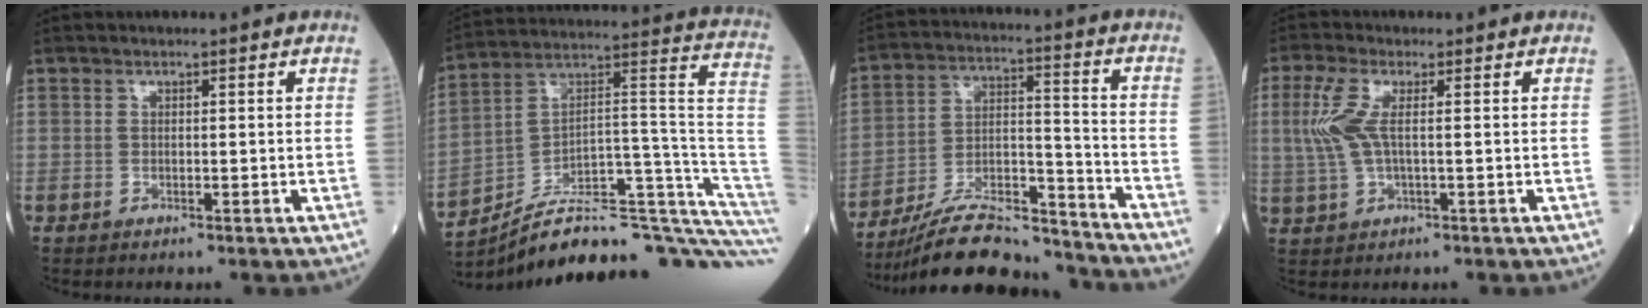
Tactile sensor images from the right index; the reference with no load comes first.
{"total": 26.1, "force": [-21.7, 2.3, 14.3], "torque": [-0.105, 0.052, -0.315]}
{"total": 17.5, "force": [-16.3, 2.6, 5.8], "torque": [-0.112, 0.023, -0.277]}
{"total": 5.6, "force": [0.8, 1.6, 5.3], "torque": [-0.143, 0.005, 0.015]}